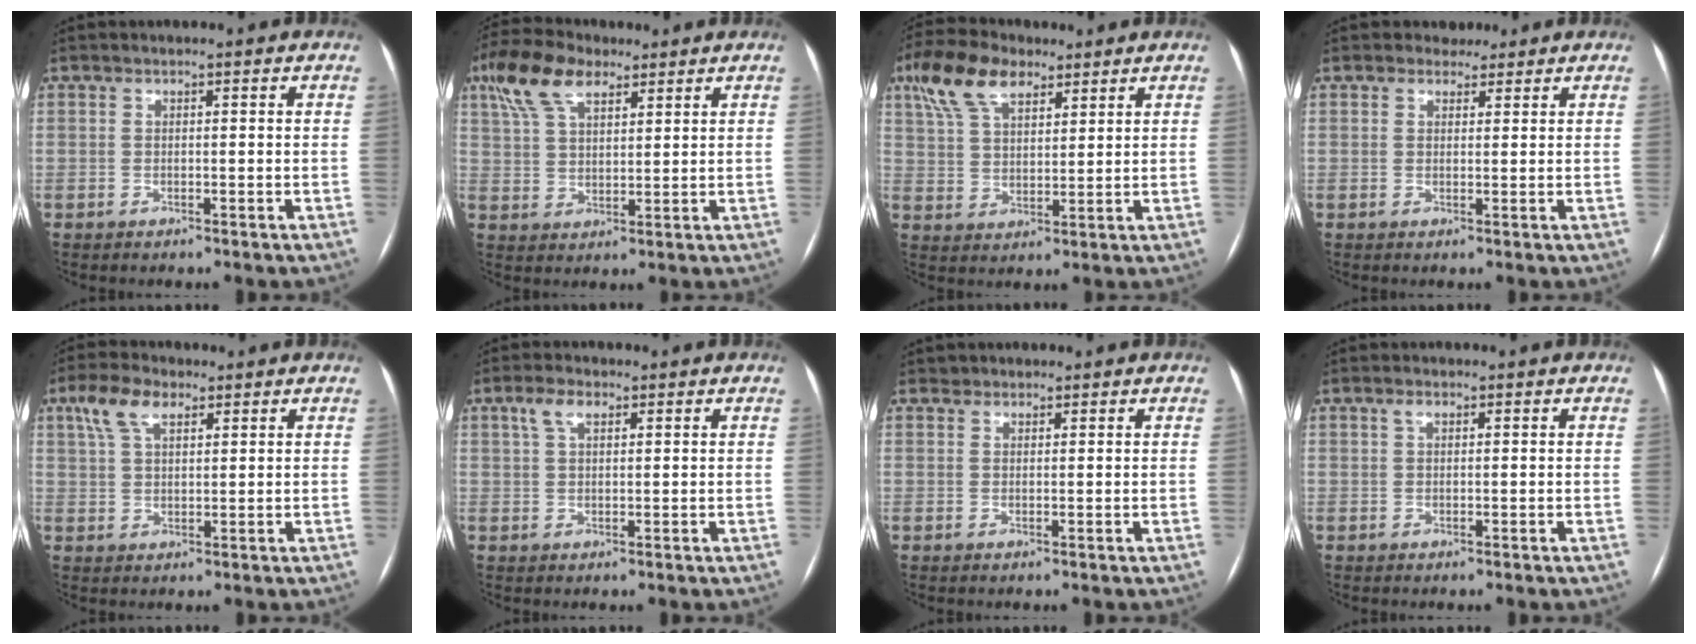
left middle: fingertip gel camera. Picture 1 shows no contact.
{"total": 9.4, "force": [5.8, 4.2, 6.1], "torque": [-0.137, 0.031, 0.112]}
{"total": 10.1, "force": [6.3, 4.7, 6.3], "torque": [-0.139, 0.030, 0.122]}
{"total": 2.1, "force": [1.6, 1.3, -0.1], "torque": [0.005, 0.006, 0.020]}
{"total": 5.7, "force": [3.2, 2.5, 3.9], "torque": [-0.087, 0.022, 0.063]}
{"total": 3.2, "force": [1.7, 1.4, 2.3], "torque": [-0.052, 0.016, 0.035]}
{"total": 1.1, "force": [0.8, 0.7, -0.3], "torque": [0.009, 0.003, 0.009]}
{"total": 0.9, "force": [0.5, 0.4, 0.7], "torque": [-0.016, 0.006, 0.009]}